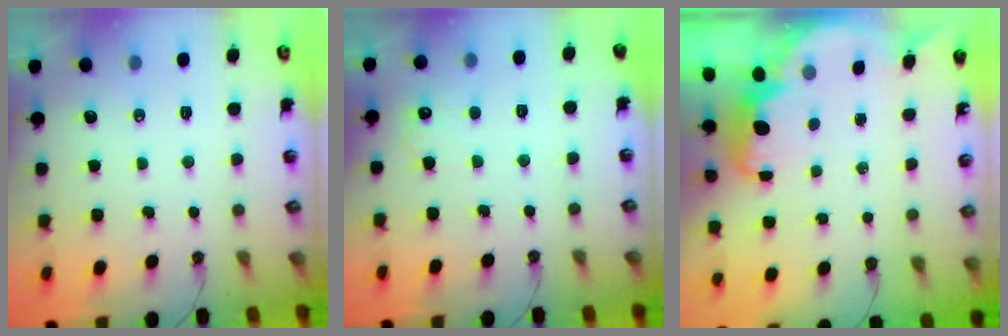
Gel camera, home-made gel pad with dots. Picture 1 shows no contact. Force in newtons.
{"total": 4.1, "press": 4.0, "slide": 1.1}
{"total": 2.6, "press": 2.6, "slide": 0.6}